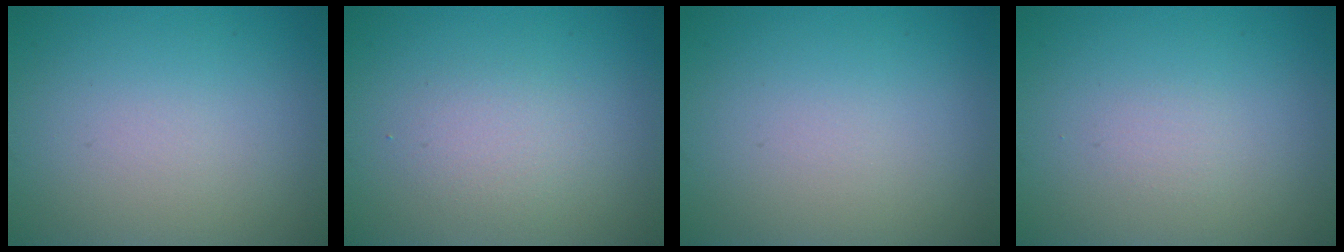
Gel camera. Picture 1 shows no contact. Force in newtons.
{"total": 1.7, "press": 1.7, "slide": 0.2}
{"total": 0.0}
{"total": 0.6, "press": 0.6, "slide": 0.0}